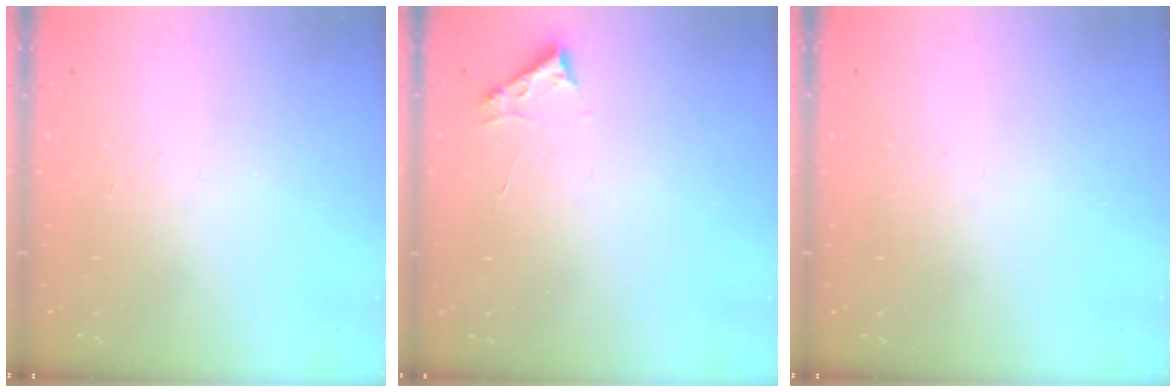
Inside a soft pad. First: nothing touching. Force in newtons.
{"total": 2.7, "press": 2.7, "slide": 0.3}
{"total": 0.0}